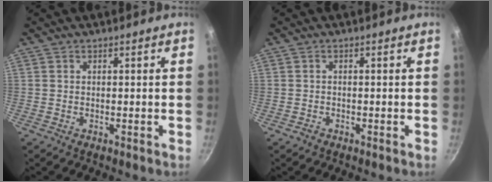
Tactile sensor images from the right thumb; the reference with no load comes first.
{"total": 0.8, "force": [-0.6, 0.5, 0.2], "torque": [-0.009, 0.007, -0.009]}